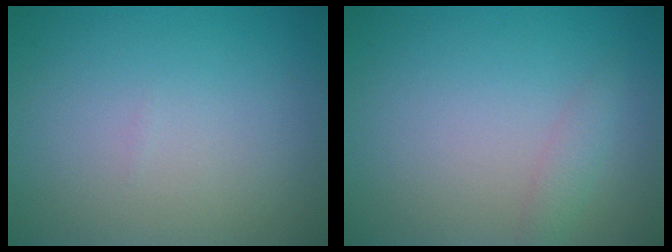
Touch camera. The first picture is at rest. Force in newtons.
{"total": 1.3, "press": 1.3, "slide": 0.0}